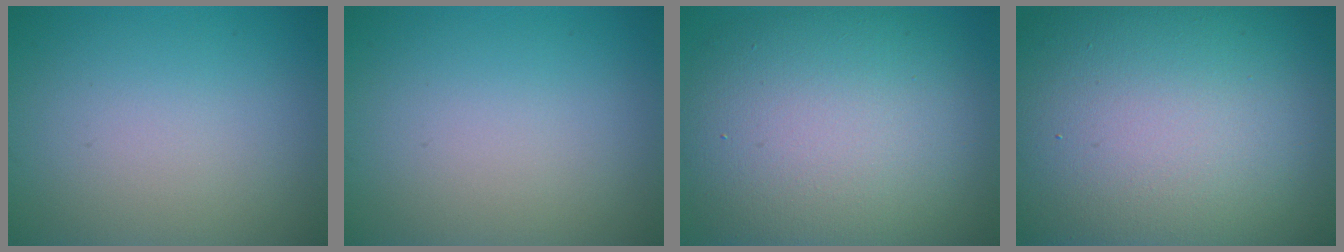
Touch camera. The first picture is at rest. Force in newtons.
{"total": 0.0}
{"total": 13.5, "press": 13.5, "slide": 0.4}
{"total": 22.6, "press": 22.5, "slide": 0.6}